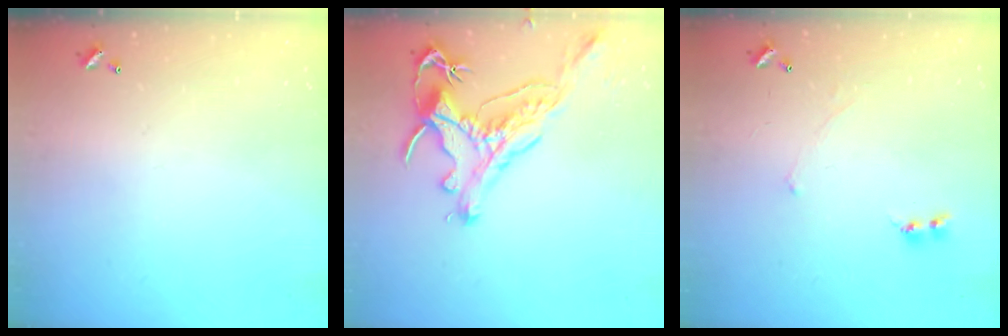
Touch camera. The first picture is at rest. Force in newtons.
{"total": 1.2, "press": 0.9, "slide": 0.9}
{"total": 0.7, "press": 0.4, "slide": 0.5}